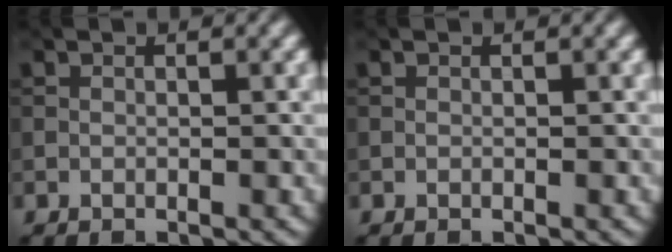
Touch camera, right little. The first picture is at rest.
{"total": 0.0}